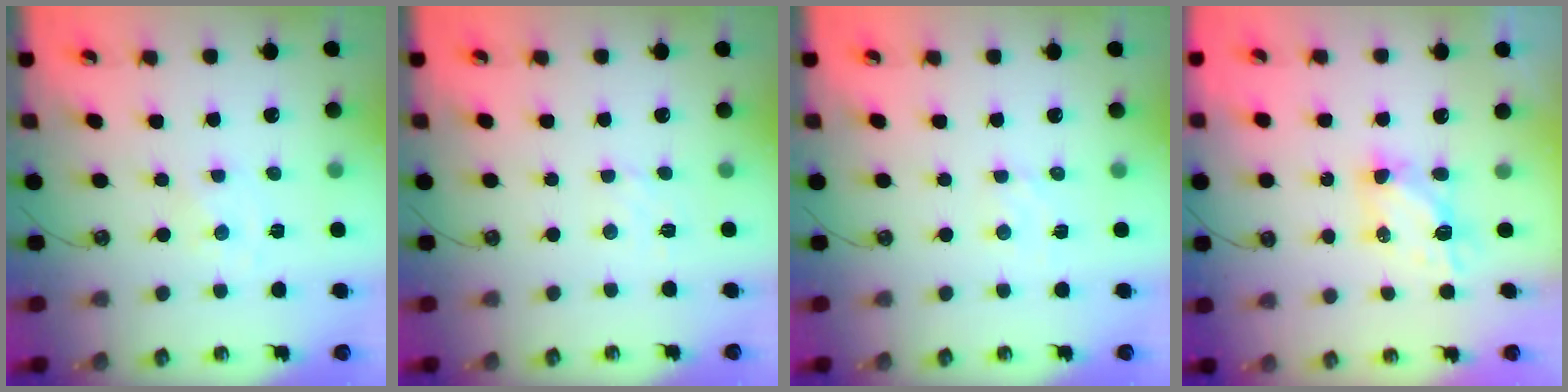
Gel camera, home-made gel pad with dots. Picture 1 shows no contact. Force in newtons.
{"total": 2.5, "press": 2.4, "slide": 0.6}
{"total": 3.2, "press": 3.2, "slide": 0.5}
{"total": 6.1, "press": 6.1, "slide": 0.3}